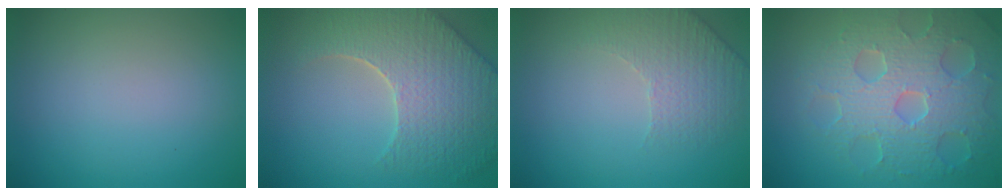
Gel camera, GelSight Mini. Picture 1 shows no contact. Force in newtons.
{"total": 8.0, "press": 5.9, "slide": 5.4}
{"total": 1.9, "press": 1.6, "slide": 1.0}
{"total": 7.9, "press": 5.8, "slide": 5.3}